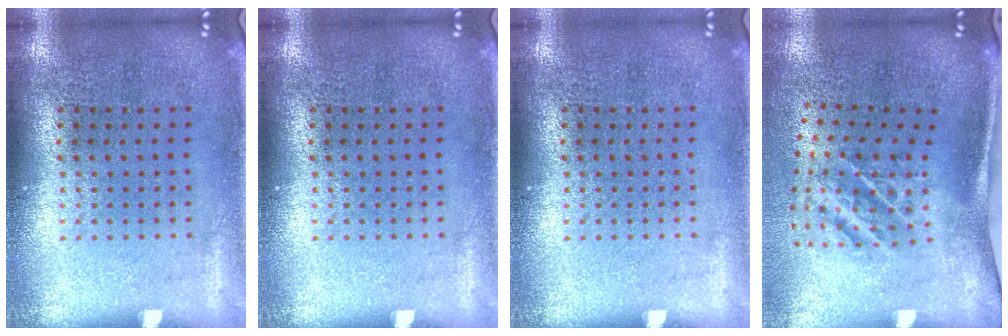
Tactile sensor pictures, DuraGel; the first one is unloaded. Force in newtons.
{"total": 0.0}
{"total": 0.0}
{"total": 2.2, "press": 1.3, "slide": 1.9}